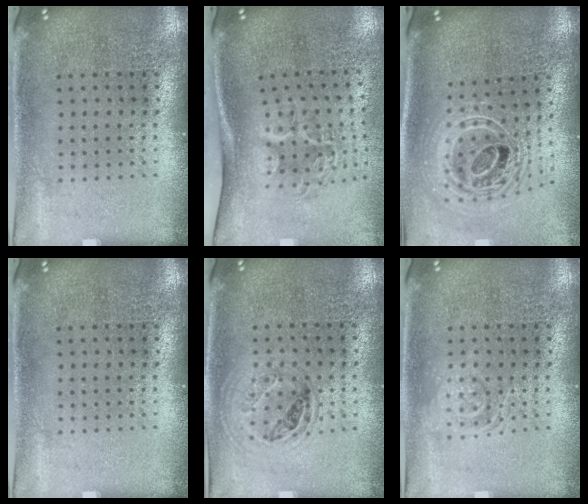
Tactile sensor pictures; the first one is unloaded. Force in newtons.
{"total": 2.0, "press": 1.3, "slide": 1.5}
{"total": 2.4, "press": 1.8, "slide": 1.7}
{"total": 0.0}
{"total": 0.9, "press": 0.9, "slide": 0.2}
{"total": 1.6, "press": 1.6, "slide": 0.3}